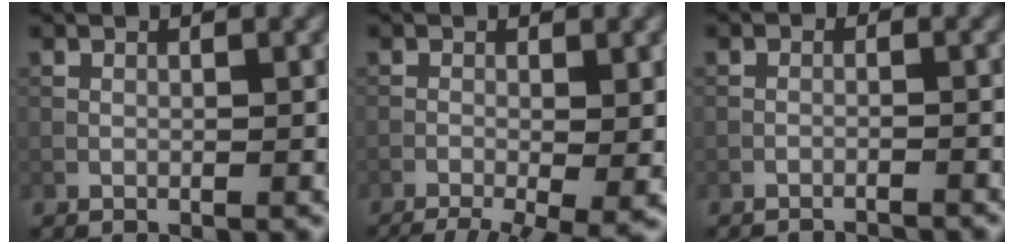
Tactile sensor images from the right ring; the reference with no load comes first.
{"total": 8.3, "force": [-5.4, 2.5, 5.9], "torque": [-0.098, -0.029, -0.071]}
{"total": 3.7, "force": [-3.6, 0.6, 0.5], "torque": [0.002, 0.011, -0.046]}